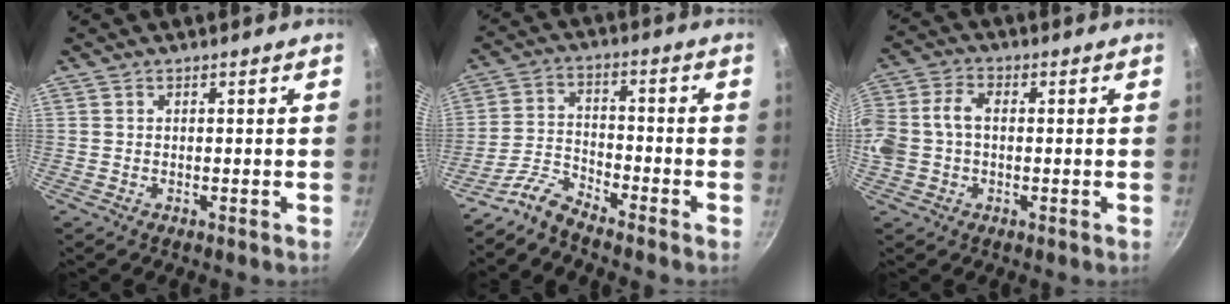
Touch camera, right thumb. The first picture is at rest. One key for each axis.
{"total": 4.1, "fx": -3.9, "fy": 0.5, "fz": 1.0, "tx": -0.030, "ty": 0.032, "tz": -0.089}
{"total": 10.4, "fx": -0.2, "fy": 7.3, "fz": 7.4, "tx": -0.156, "ty": 0.025, "tz": -0.016}